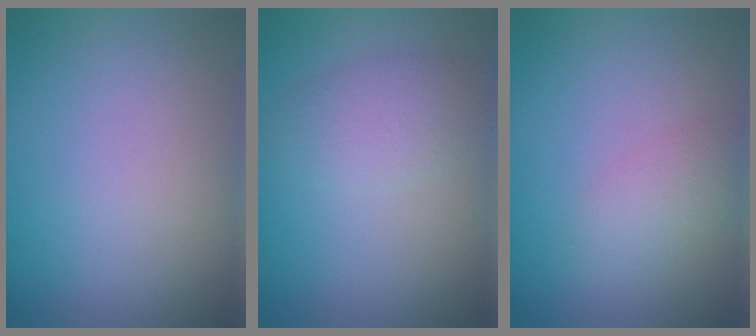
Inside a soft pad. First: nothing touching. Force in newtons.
{"total": 3.2, "press": 3.2, "slide": 0.1}
{"total": 2.2, "press": 2.2, "slide": 0.1}